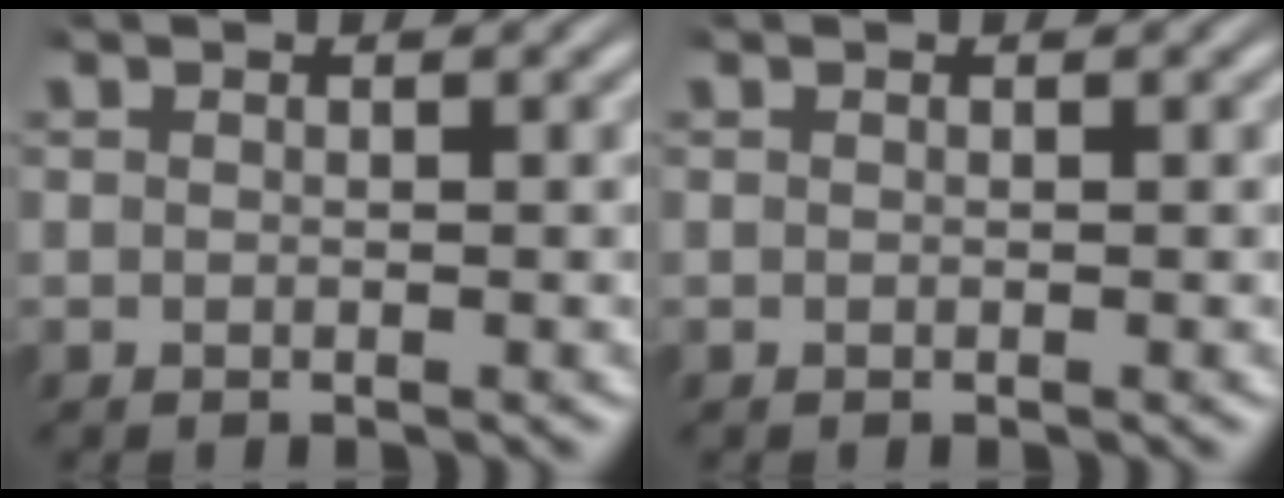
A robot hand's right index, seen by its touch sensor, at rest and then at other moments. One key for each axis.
{"total": 0.0}